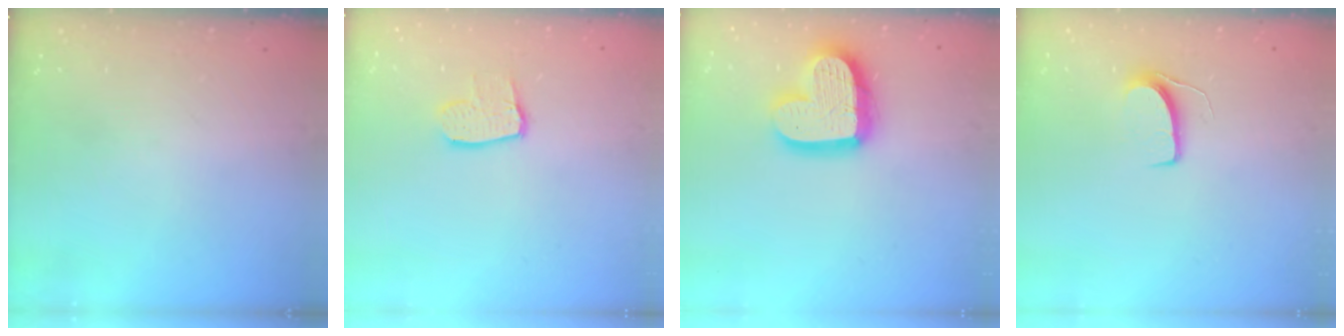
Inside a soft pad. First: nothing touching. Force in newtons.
{"total": 8.3, "press": 8.3, "slide": 0.7}
{"total": 17.7, "press": 17.7, "slide": 1.1}
{"total": 6.6, "press": 6.6, "slide": 0.5}